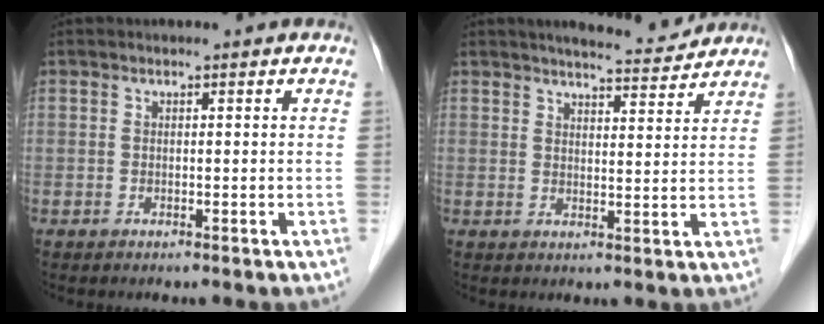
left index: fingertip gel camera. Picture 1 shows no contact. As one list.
[{"total": 6.8, "force": [6.5, 0.7, 1.8], "torque": [-0.031, 0.000, 0.085]}]